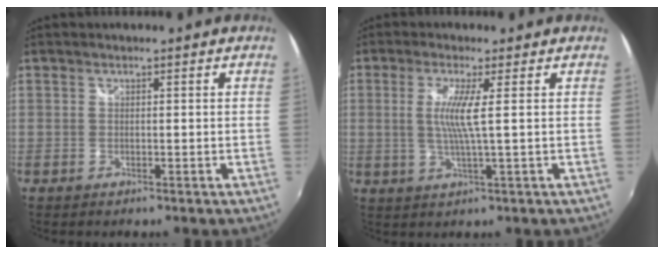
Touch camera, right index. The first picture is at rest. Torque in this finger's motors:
{"motor_torque": [0.08, 0.06, 0.17, 0.10]}